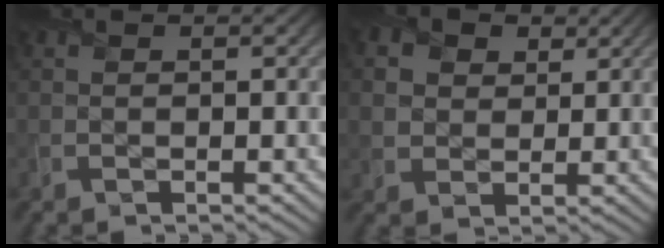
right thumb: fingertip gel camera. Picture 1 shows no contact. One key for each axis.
{"total": 5.9, "fx": 2.7, "fy": 4.6, "fz": 2.5, "tx": -0.106, "ty": 0.000, "tz": 0.047}